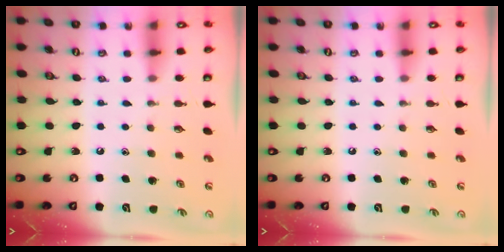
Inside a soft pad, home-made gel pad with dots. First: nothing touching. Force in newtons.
{"total": 0.0}